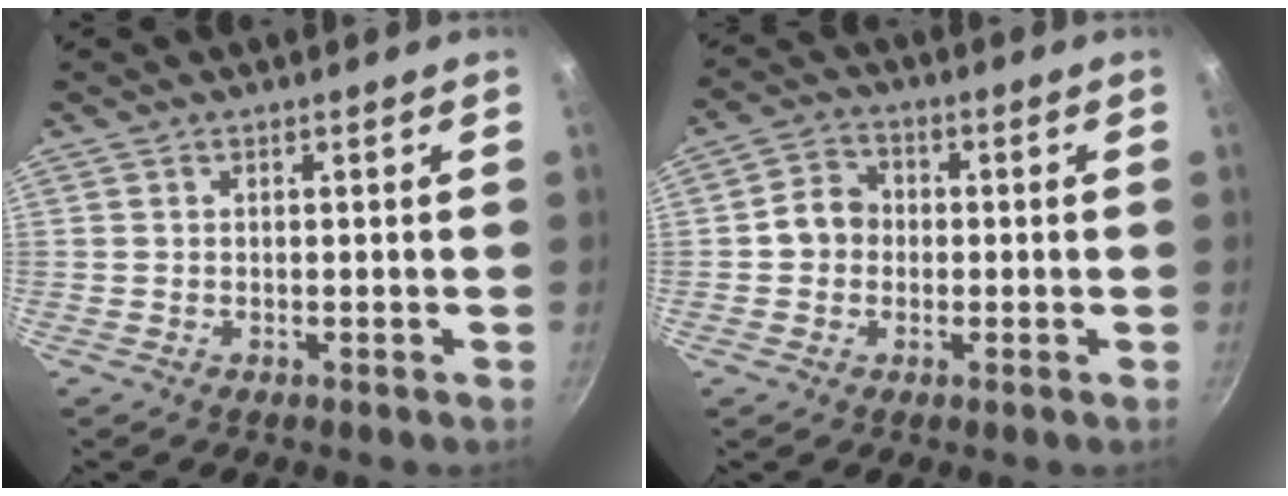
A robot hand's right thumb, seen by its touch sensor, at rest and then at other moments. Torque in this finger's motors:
{"motor_torque": [-0.23, 0.27, 0.03, -0.06, 0.03]}